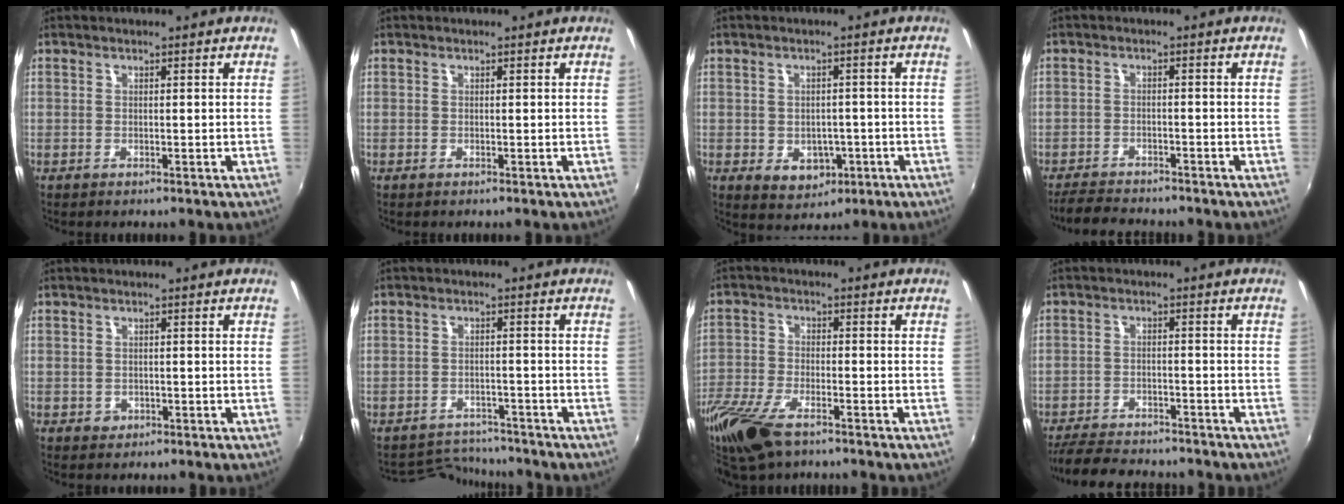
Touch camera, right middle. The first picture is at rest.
{"total": 0.0}
{"total": 6.1, "force": [-2.0, 4.8, 3.2], "torque": [-0.062, 0.001, -0.013]}
{"total": 6.2, "force": [-5.7, 1.7, 1.7], "torque": [-0.059, -0.005, -0.095]}
{"total": 1.3, "force": [-0.4, 1.2, 0.3], "torque": [-0.005, -0.003, -0.003]}
{"total": 5.9, "force": [-5.6, 1.7, -0.5], "torque": [-0.005, 0.015, -0.089]}
{"total": 12.7, "force": [-8.6, 4.7, 8.0], "torque": [-0.193, -0.040, -0.173]}
{"total": 11.1, "force": [-9.8, 3.3, 4.0], "torque": [-0.106, -0.004, -0.152]}